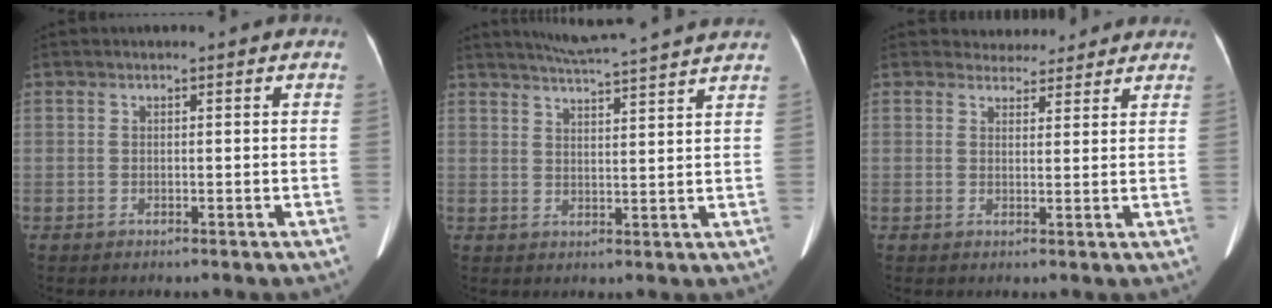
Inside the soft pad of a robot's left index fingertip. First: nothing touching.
{"total": 13.0, "force": [11.9, -0.9, 5.2], "torque": [-0.092, 0.005, 0.154]}
{"total": 5.3, "force": [4.9, 2.1, 0.2], "torque": [0.004, 0.011, 0.056]}